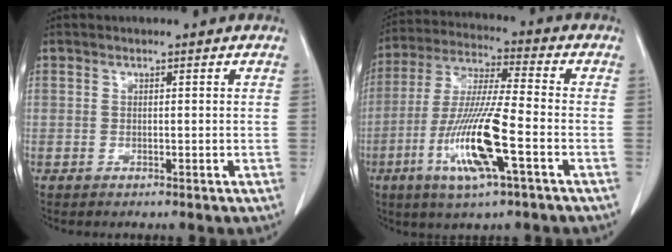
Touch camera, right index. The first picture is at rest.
{"total": 14.3, "force": [-5.2, 0.8, 13.3], "torque": [-0.273, -0.016, -0.098]}